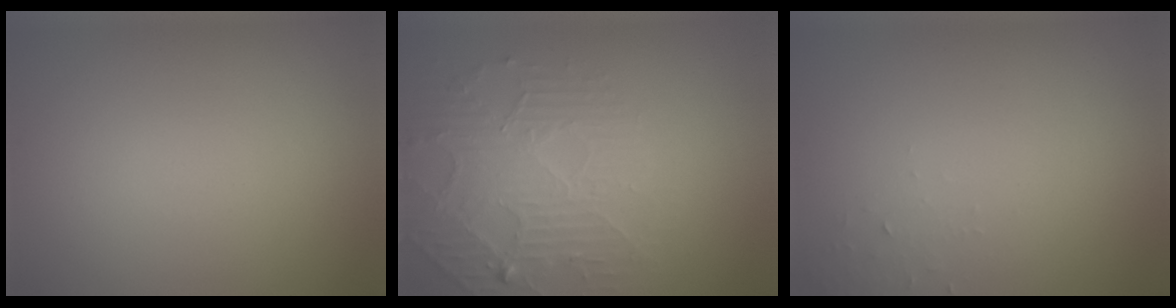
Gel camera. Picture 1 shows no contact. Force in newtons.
{"total": 4.6, "press": 3.5, "slide": 3.1}
{"total": 1.0, "press": 0.9, "slide": 0.1}